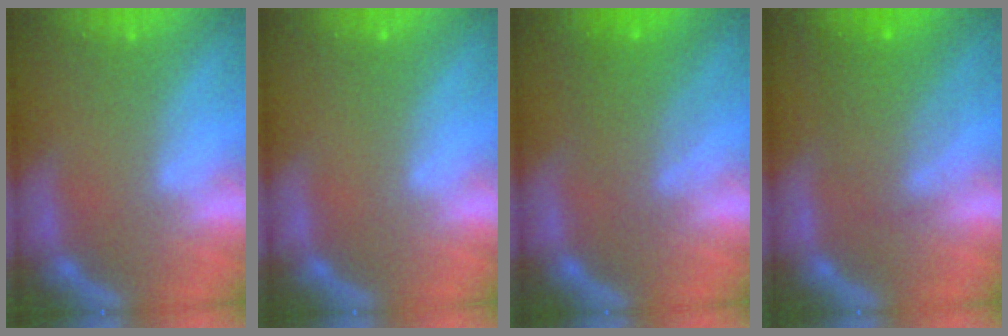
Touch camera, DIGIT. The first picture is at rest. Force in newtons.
{"total": 0.0}
{"total": 5.1}
{"total": 5.6}